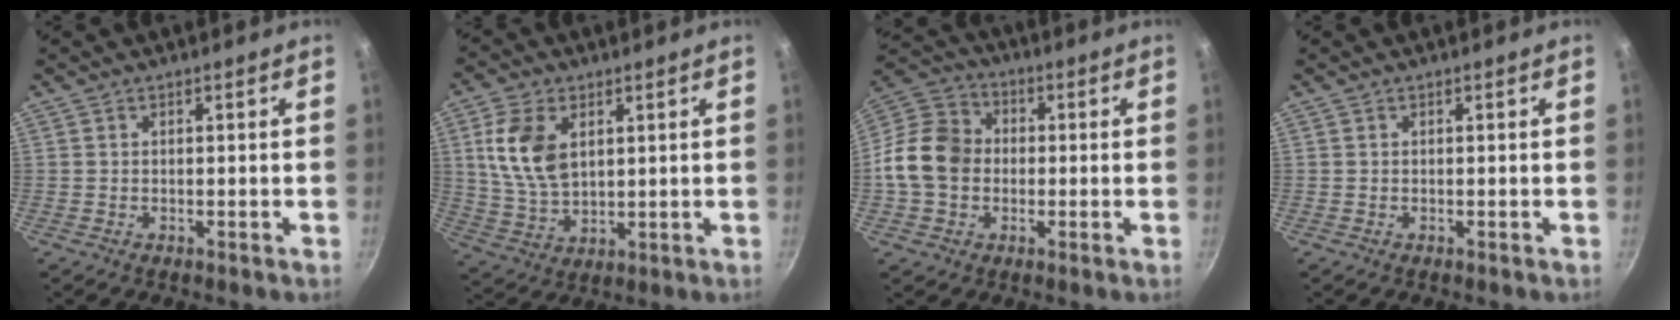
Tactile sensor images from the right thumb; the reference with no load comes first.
{"total": 11.1, "force": [3.3, 6.9, 8.0], "torque": [-0.146, -0.019, 0.070]}
{"total": 12.7, "force": [-1.1, 10.4, 7.1], "torque": [-0.103, 0.024, -0.040]}
{"total": 0.0}